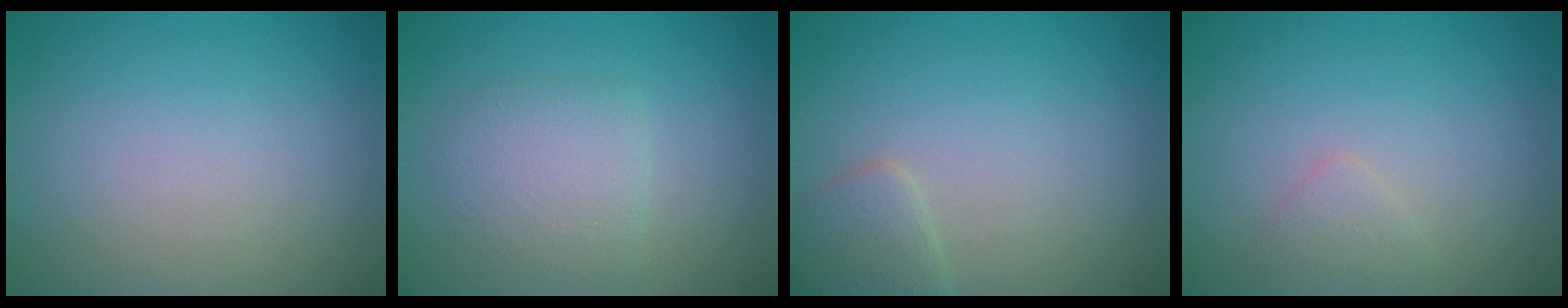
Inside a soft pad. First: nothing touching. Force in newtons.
{"total": 2.9, "press": 2.9, "slide": 0.1}
{"total": 2.0, "press": 2.0, "slide": 0.0}
{"total": 1.1, "press": 1.1, "slide": 0.0}